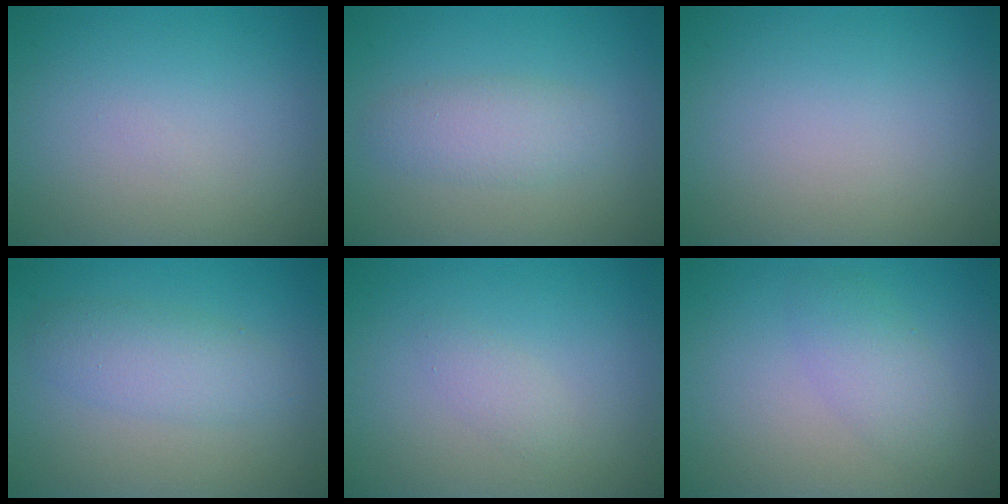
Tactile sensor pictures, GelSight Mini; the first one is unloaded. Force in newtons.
{"total": 2.7, "press": 2.7, "slide": 0.1}
{"total": 0.0}
{"total": 3.0, "press": 3.0, "slide": 0.2}
{"total": 1.1, "press": 1.1, "slide": 0.1}
{"total": 2.5, "press": 2.5, "slide": 0.1}